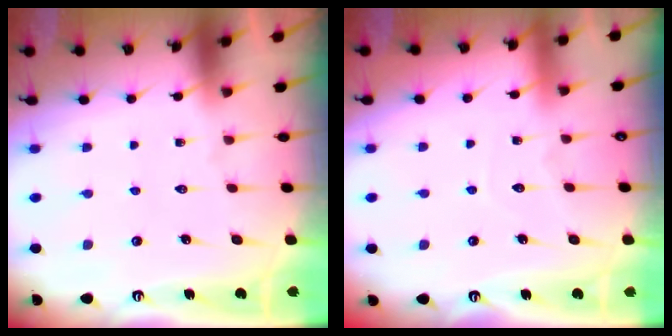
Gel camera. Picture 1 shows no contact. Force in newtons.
{"total": 3.3, "press": 3.3, "slide": 0.3}